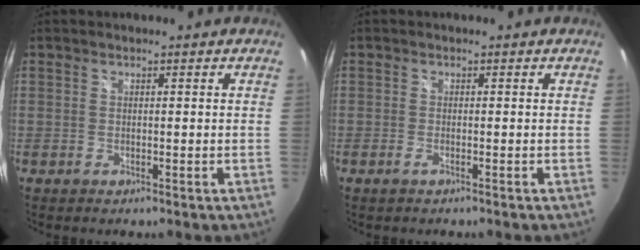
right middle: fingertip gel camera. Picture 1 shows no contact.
{"total": 1.2, "force": [-0.8, 0.4, 0.9], "torque": [-0.019, -0.002, -0.015]}